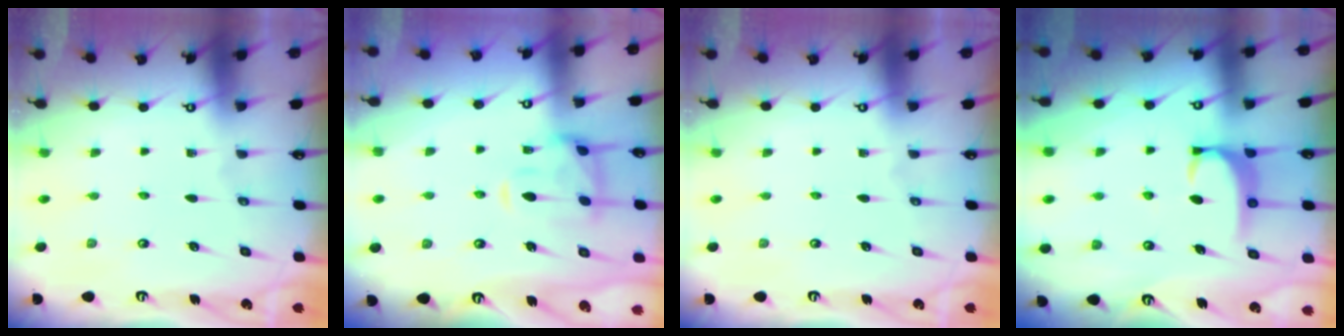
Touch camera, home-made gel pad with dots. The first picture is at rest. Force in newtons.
{"total": 4.5, "press": 4.3, "slide": 1.4}
{"total": 0.0}
{"total": 2.6, "press": 2.6, "slide": 0.4}